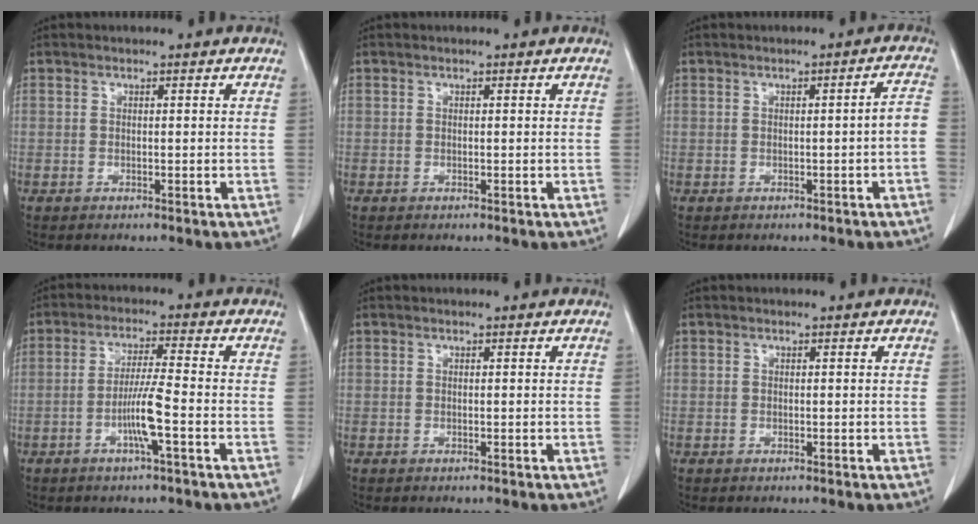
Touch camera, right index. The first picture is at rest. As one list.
[{"total": 0.0}, {"total": 2.7, "force": [-0.9, 0.0, 2.6], "torque": [-0.028, 0.009, -0.013]}, {"total": 5.6, "force": [-2.0, -0.6, 5.3], "torque": [-0.100, -0.001, -0.036]}, {"total": 0.0}, {"total": 0.0}]